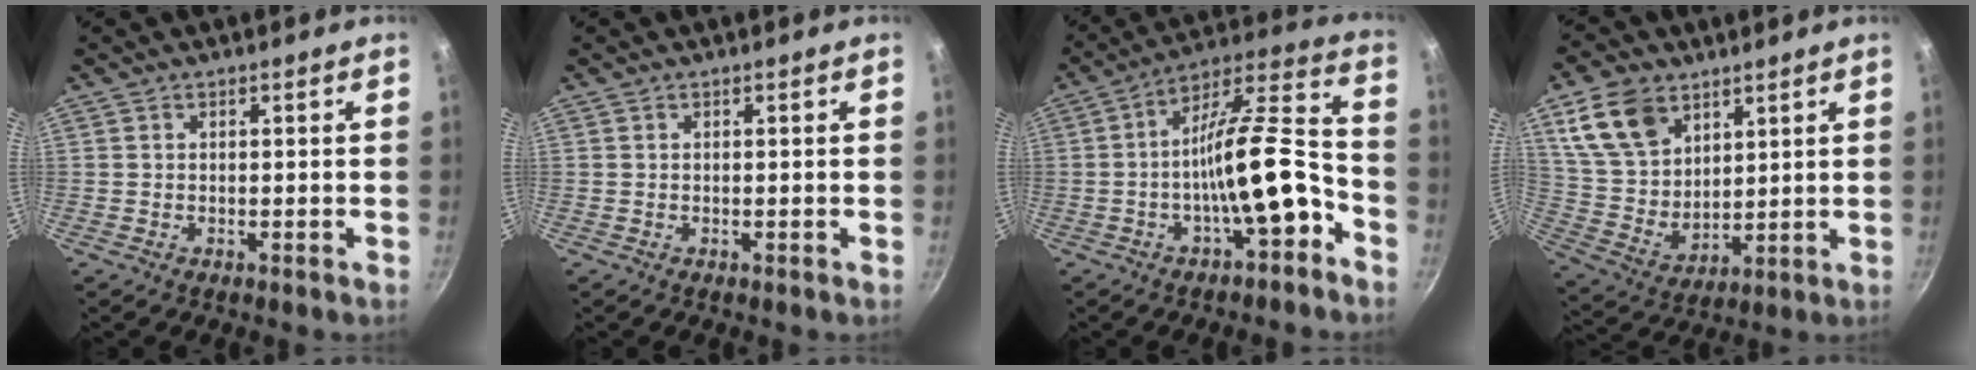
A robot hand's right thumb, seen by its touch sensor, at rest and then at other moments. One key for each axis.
{"total": 0.0}
{"total": 16.5, "fx": -6.0, "fy": 5.2, "fz": 14.5, "tx": -0.205, "ty": 0.063, "tz": -0.100}
{"total": 14.4, "fx": 7.5, "fy": 9.6, "fz": 7.8, "tx": -0.123, "ty": -0.030, "tz": 0.160}